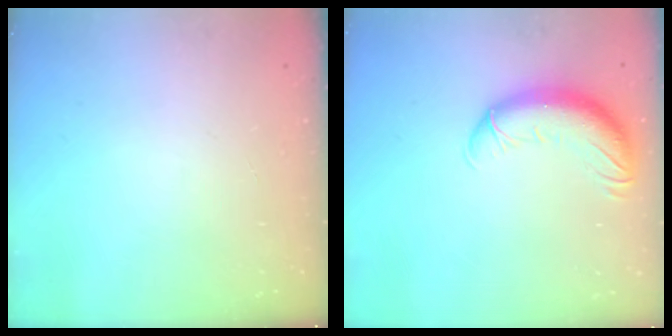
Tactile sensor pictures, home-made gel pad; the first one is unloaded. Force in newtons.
{"total": 12.8, "press": 12.4, "slide": 3.1}